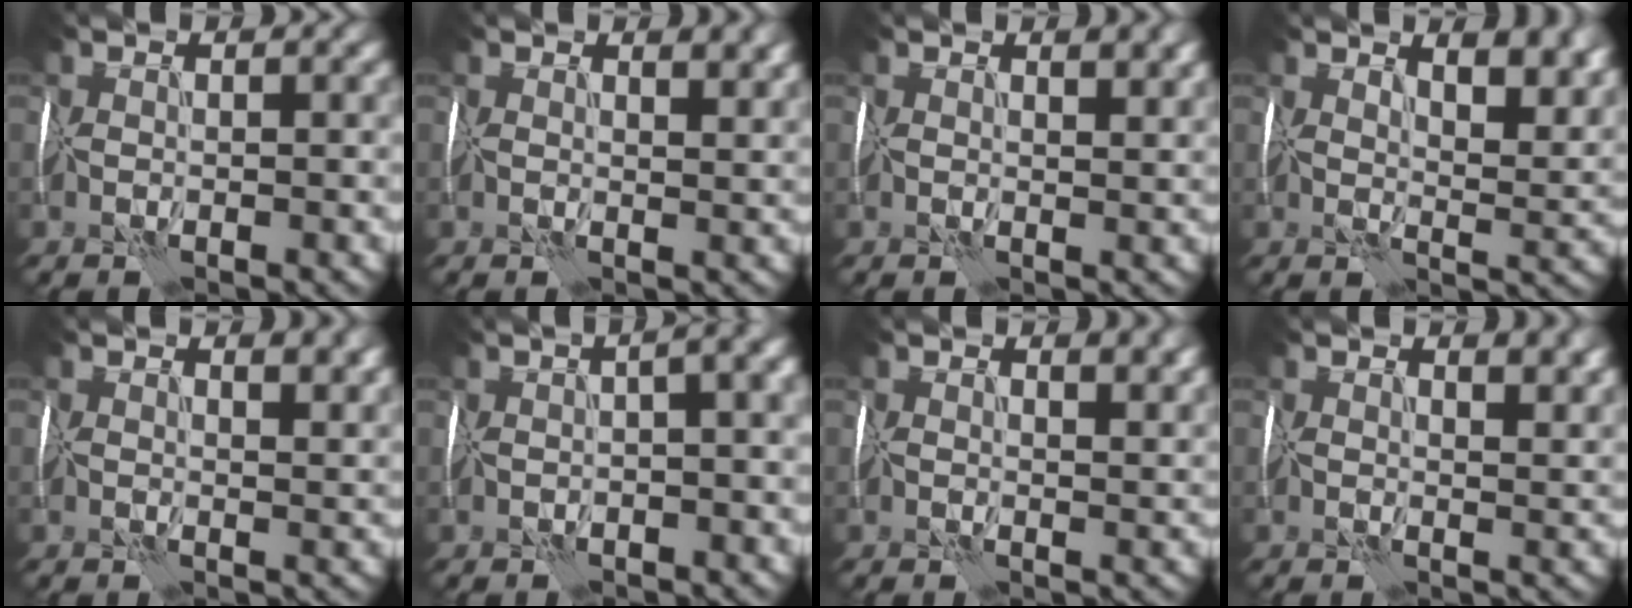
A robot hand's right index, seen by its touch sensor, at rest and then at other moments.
{"total": 3.5, "force": [2.2, 1.3, 2.4], "torque": [-0.018, 0.008, 0.025]}
{"total": 2.9, "force": [1.8, 1.0, 2.0], "torque": [-0.018, 0.005, 0.023]}
{"total": 7.8, "force": [4.5, 3.2, 5.5], "torque": [-0.057, 0.012, 0.055]}
{"total": 3.8, "force": [2.3, 1.5, 2.6], "torque": [-0.022, 0.006, 0.029]}
{"total": 7.6, "force": [1.2, 3.3, 6.7], "torque": [-0.058, 0.032, 0.001]}
{"total": 3.4, "force": [2.2, 1.3, 2.3], "torque": [-0.018, 0.006, 0.027]}
{"total": 4.3, "force": [2.6, 1.7, 2.9], "torque": [-0.025, 0.005, 0.034]}